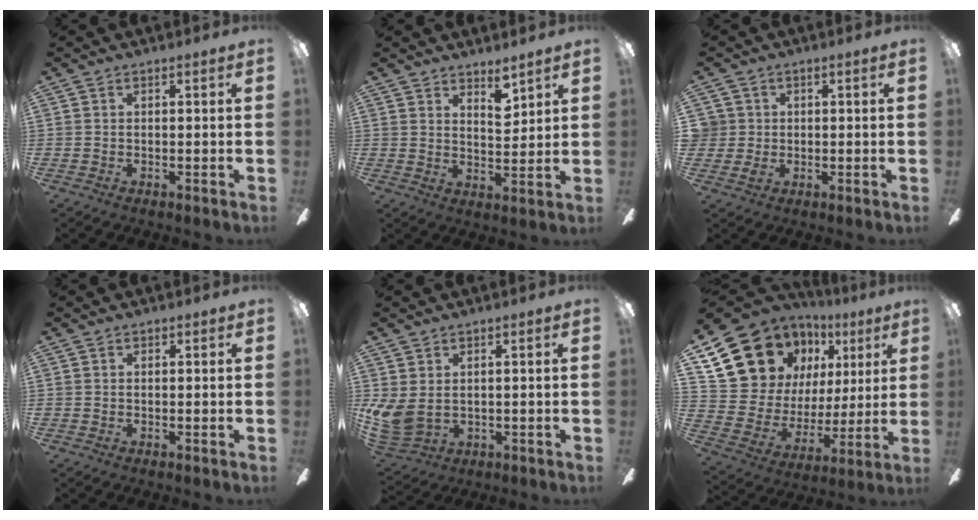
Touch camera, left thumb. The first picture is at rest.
{"total": 6.0, "force": [4.8, 2.3, 2.8], "torque": [-0.029, -0.033, 0.082]}
{"total": 3.6, "force": [0.3, 3.6, 0.3], "torque": [-0.007, 0.006, 0.007]}
{"total": 0.5, "force": [0.3, 0.4, -0.1], "torque": [0.001, 0.000, 0.007]}
{"total": 7.0, "force": [1.8, 5.0, 4.5], "torque": [-0.115, -0.013, 0.039]}
{"total": 17.3, "force": [10.6, 12.3, 5.9], "torque": [-0.117, -0.072, 0.222]}